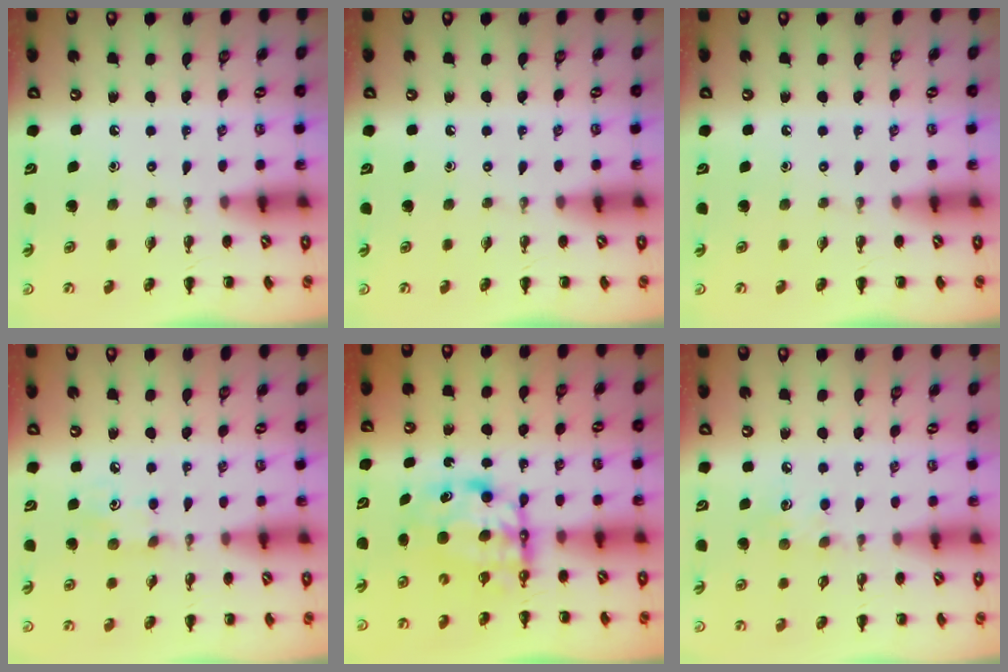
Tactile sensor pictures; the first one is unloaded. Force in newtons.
{"total": 0.0}
{"total": 0.0}
{"total": 6.6, "press": 6.3, "slide": 1.8}
{"total": 6.8, "press": 6.7, "slide": 1.1}
{"total": 6.5, "press": 6.3, "slide": 1.6}